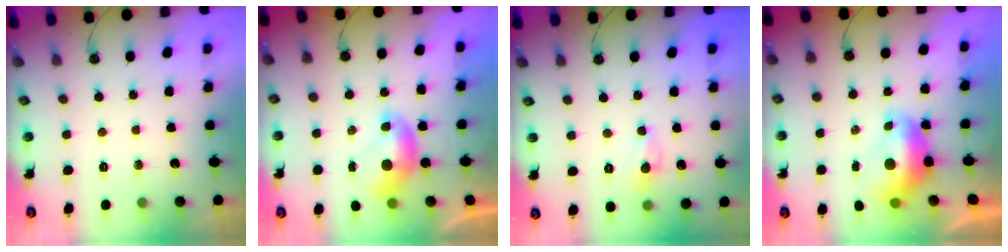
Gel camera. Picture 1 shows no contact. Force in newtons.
{"total": 0.0}
{"total": 0.0}
{"total": 1.9, "press": 1.8, "slide": 0.6}